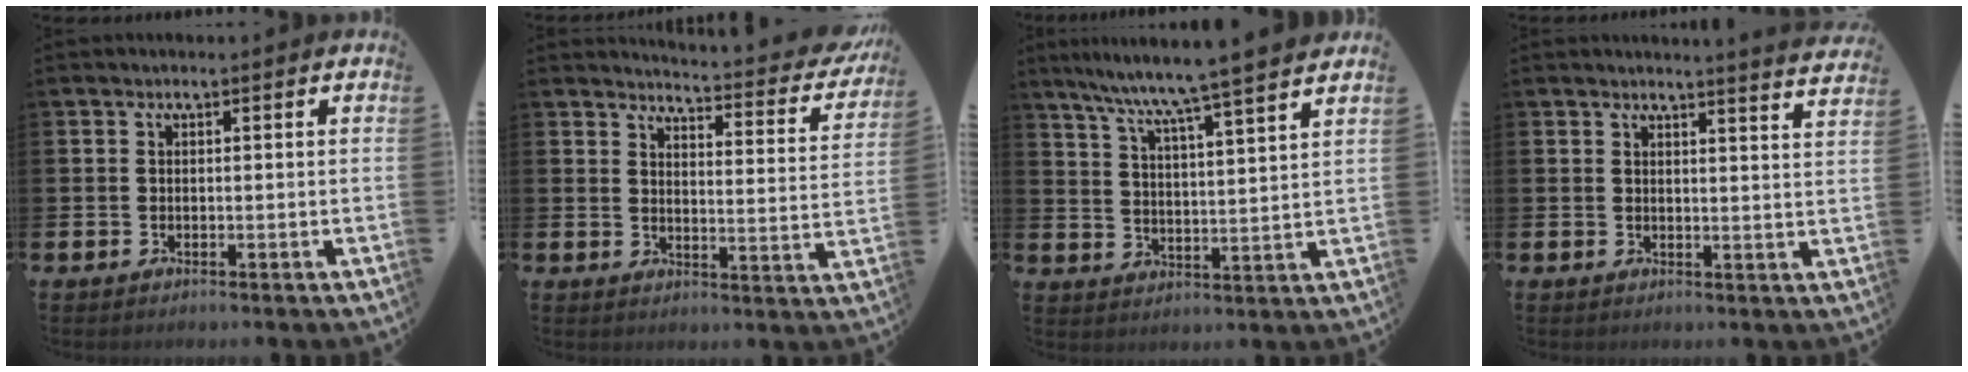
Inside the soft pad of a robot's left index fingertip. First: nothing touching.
{"total": 3.8, "force": [3.7, 0.2, 0.9], "torque": [-0.025, -0.040, 0.056]}
{"total": 7.6, "force": [7.1, -1.1, 2.5], "torque": [-0.082, -0.051, 0.120]}
{"total": 3.0, "force": [3.0, -0.6, 0.0], "torque": [0.006, -0.026, 0.051]}